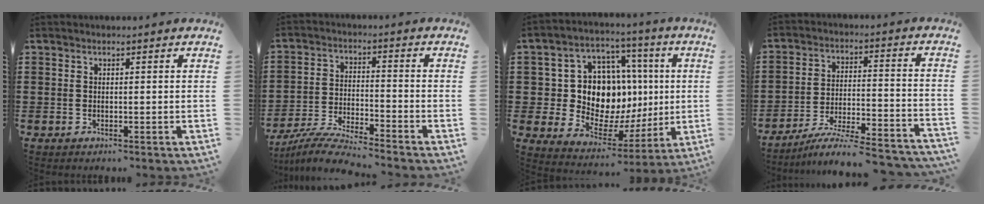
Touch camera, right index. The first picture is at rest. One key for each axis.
{"total": 6.4, "fx": -6.1, "fy": 0.1, "fz": 2.0, "tx": -0.050, "ty": -0.004, "tz": -0.120}
{"total": 12.7, "fx": 1.8, "fy": 10.3, "fz": 7.3, "tx": -0.148, "ty": -0.007, "tz": 0.041}
{"total": 7.1, "fx": -6.4, "fy": 0.2, "fz": 3.1, "tx": -0.057, "ty": -0.006, "tz": -0.129}